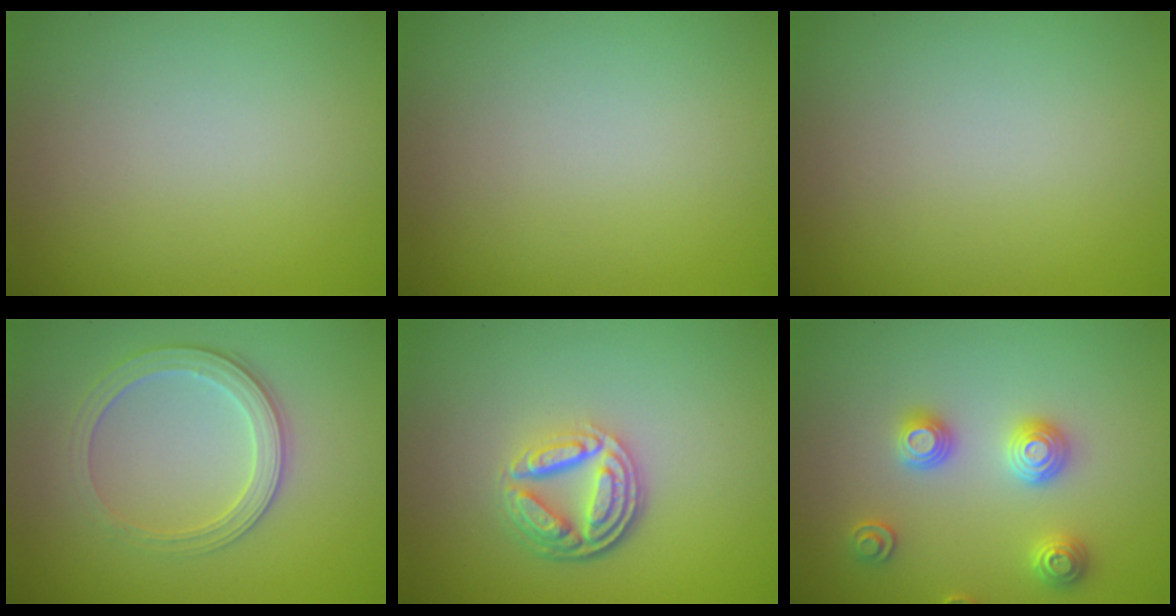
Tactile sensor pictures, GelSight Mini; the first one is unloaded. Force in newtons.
{"total": 0.0}
{"total": 0.0}
{"total": 2.8, "press": 2.7, "slide": 0.7}
{"total": 4.8, "press": 3.6, "slide": 3.2}
{"total": 2.9, "press": 2.9, "slide": 0.2}